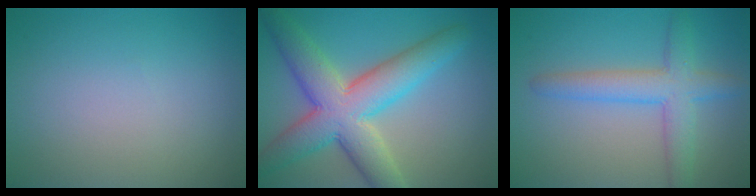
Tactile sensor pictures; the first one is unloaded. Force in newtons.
{"total": 9.1, "press": 9.0, "slide": 0.6}
{"total": 4.5, "press": 4.5, "slide": 0.2}